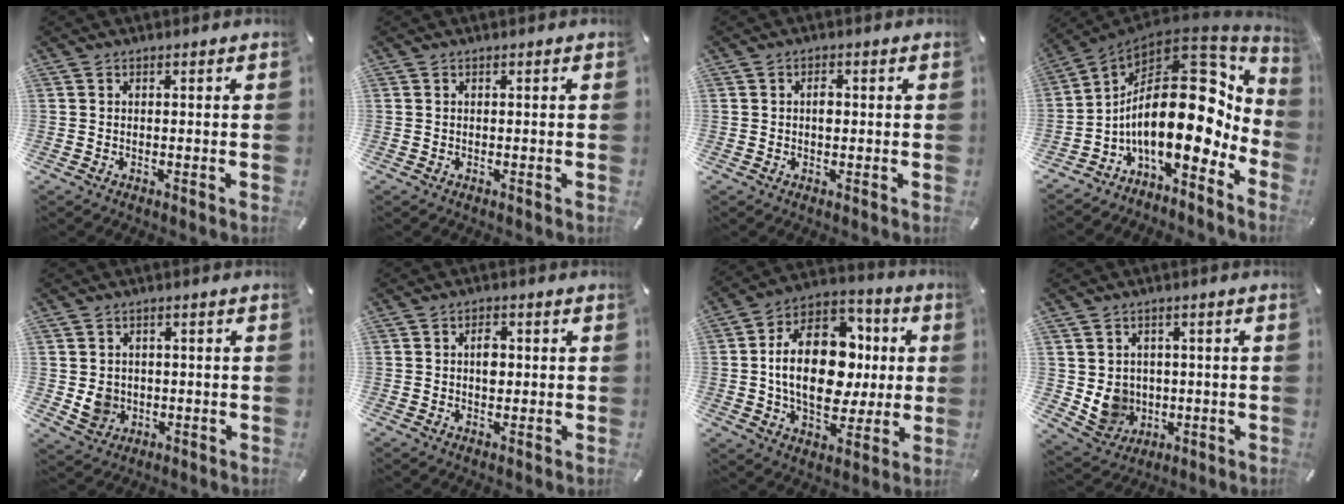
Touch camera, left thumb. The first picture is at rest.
{"total": 0.0}
{"total": 2.1, "force": [0.1, 1.1, 1.7], "torque": [-0.019, -0.004, -0.003]}
{"total": 25.9, "force": [2.4, 13.4, 22.0], "torque": [-0.361, -0.056, 0.050]}
{"total": 5.1, "force": [-0.3, 4.8, 1.6], "torque": [-0.025, -0.004, -0.008]}
{"total": 3.5, "force": [0.4, 2.2, 2.8], "torque": [-0.032, -0.004, 0.001]}
{"total": 21.5, "force": [0.8, 14.8, 15.5], "torque": [-0.279, 0.003, 0.017]}
{"total": 7.8, "force": [0.6, 7.6, 1.6], "torque": [-0.037, -0.014, 0.016]}